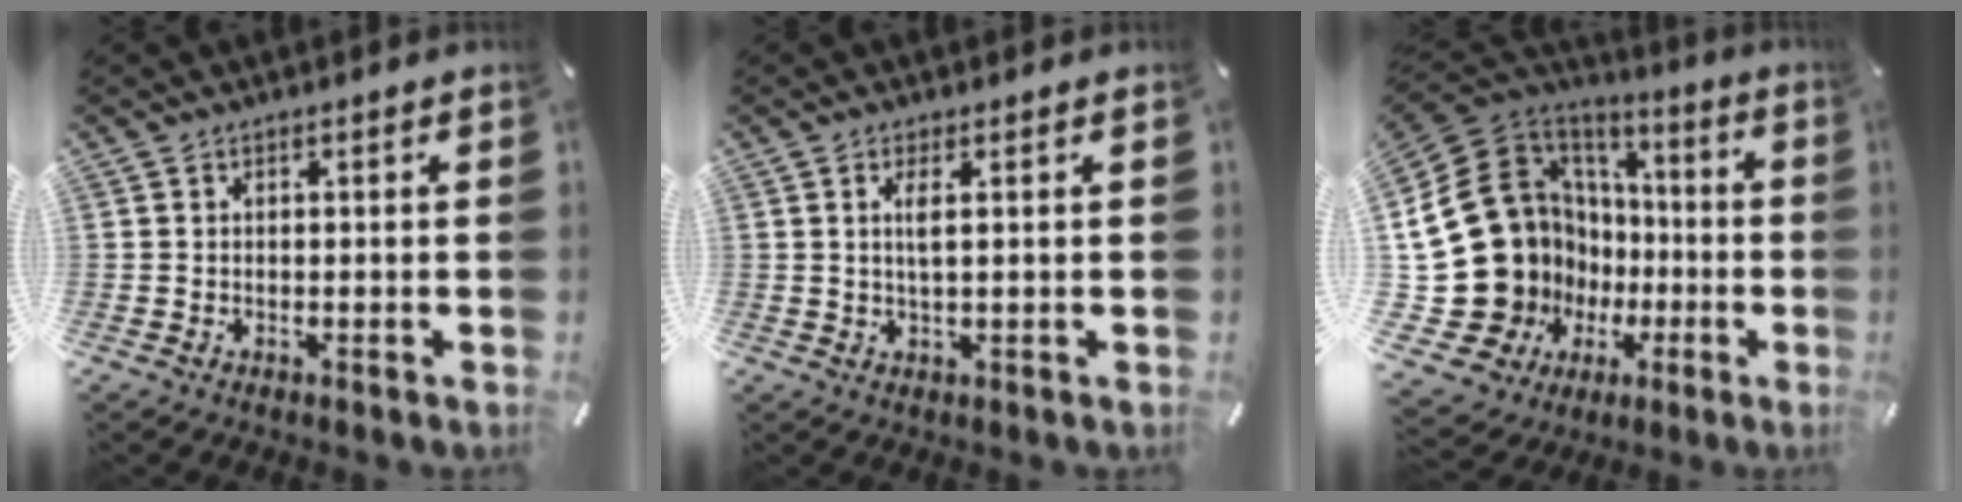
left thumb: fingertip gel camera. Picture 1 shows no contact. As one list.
[{"total": 3.1, "force": [0.7, 0.6, 2.9], "torque": [-0.060, 0.002, 0.009]}, {"total": 22.8, "force": [-1.9, 19.8, 11.0], "torque": [-0.232, -0.045, 0.038]}]